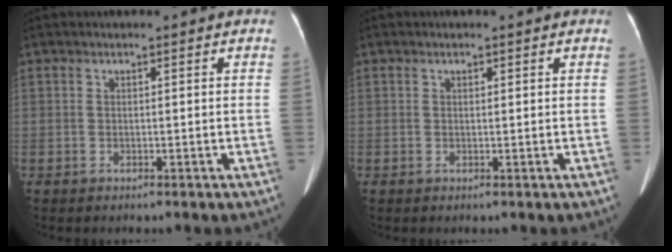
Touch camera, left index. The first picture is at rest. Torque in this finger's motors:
{"motor_torque": [-0.26, -0.03, -0.02, -0.01]}